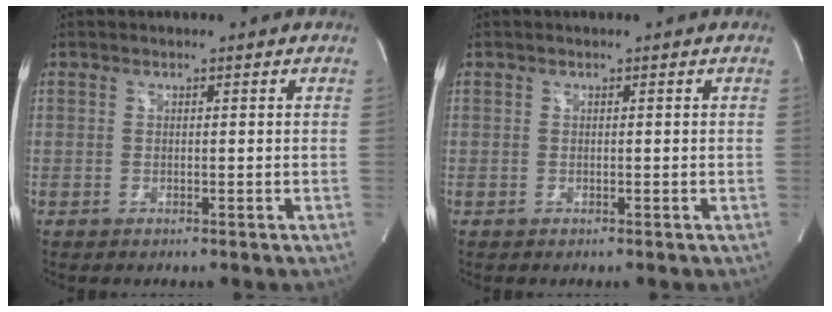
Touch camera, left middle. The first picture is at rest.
{"total": 0.0}